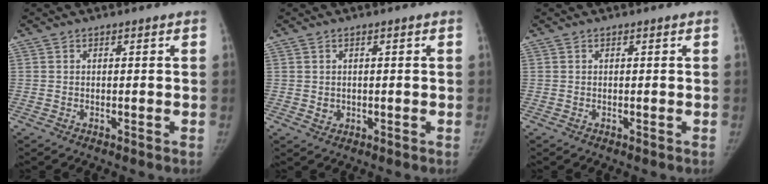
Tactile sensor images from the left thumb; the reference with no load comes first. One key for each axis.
{"total": 1.5, "fx": 0.0, "fy": 1.3, "fz": 0.8, "tx": -0.007, "ty": 0.000, "tz": 0.006}
{"total": 0.0}